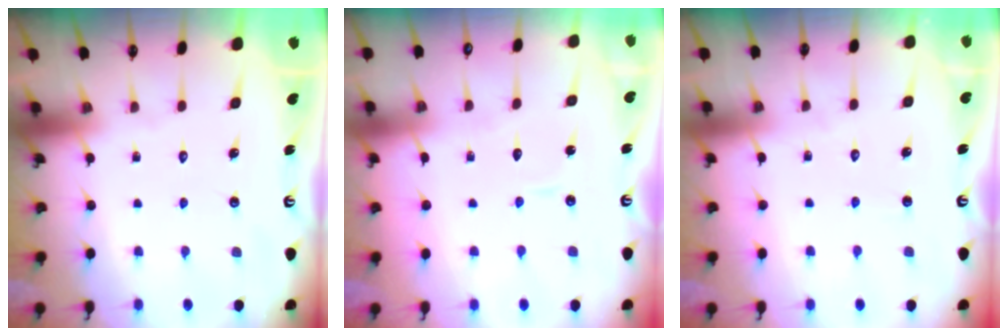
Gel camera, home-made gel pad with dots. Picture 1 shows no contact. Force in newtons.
{"total": 3.9, "press": 3.9, "slide": 0.3}
{"total": 2.3, "press": 2.3, "slide": 0.3}